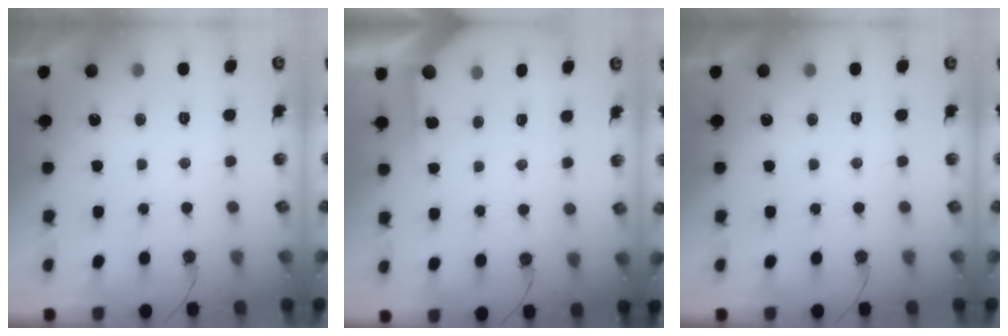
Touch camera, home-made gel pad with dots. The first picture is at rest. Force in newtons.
{"total": 1.6, "press": 1.6, "slide": 0.2}
{"total": 0.0}